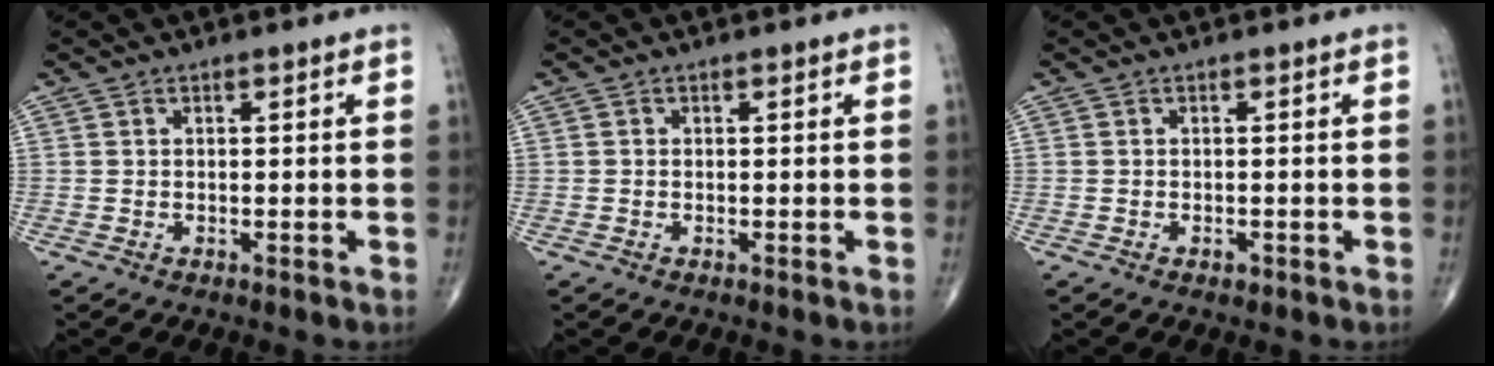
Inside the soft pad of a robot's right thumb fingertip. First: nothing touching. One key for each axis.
{"total": 0.0}
{"total": 0.7, "fx": -0.4, "fy": 0.5, "fz": 0.4, "tx": -0.003, "ty": 0.001, "tz": -0.006}